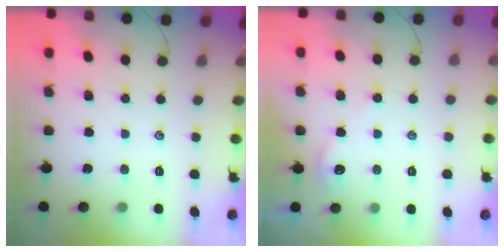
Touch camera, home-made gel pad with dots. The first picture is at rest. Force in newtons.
{"total": 2.8, "press": 2.7, "slide": 0.4}